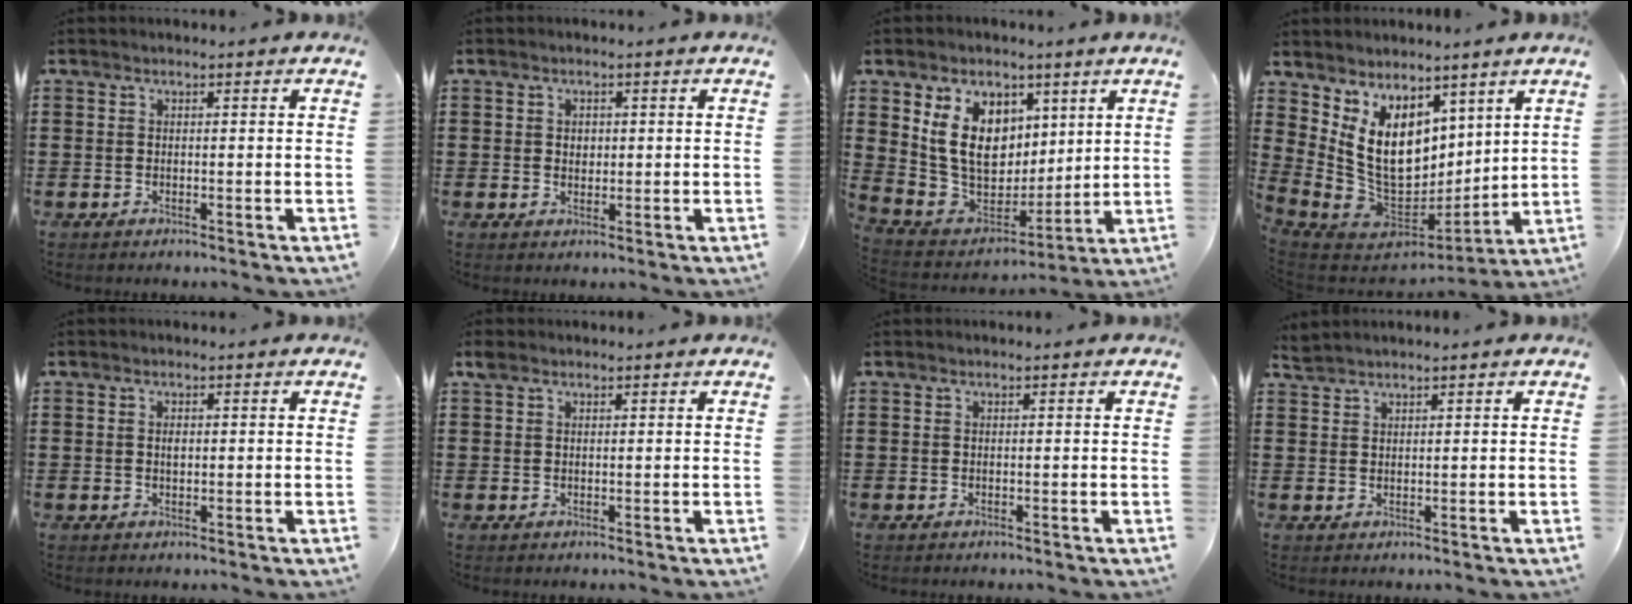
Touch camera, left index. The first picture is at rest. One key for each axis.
{"total": 1.3, "fx": 0.4, "fy": 1.0, "fz": 0.6, "tx": -0.007, "ty": 0.004, "tz": 0.005}
{"total": 11.6, "fx": 4.9, "fy": 8.5, "fz": 6.2, "tx": -0.165, "ty": -0.010, "tz": 0.098}
{"total": 12.8, "fx": 4.8, "fy": 9.0, "fz": 7.8, "tx": -0.197, "ty": -0.044, "tz": 0.099}
{"total": 1.1, "fx": 0.1, "fy": 0.5, "fz": 0.9, "tx": -0.020, "ty": 0.003, "tz": 0.001}
{"total": 0.9, "fx": 0.5, "fy": 0.6, "fz": 0.5, "tx": -0.013, "ty": 0.005, "tz": 0.010}
{"total": 0.0}
{"total": 1.4, "fx": 1.4, "fy": 0.0, "fz": 0.2, "tx": -0.007, "ty": -0.001, "tz": 0.028}